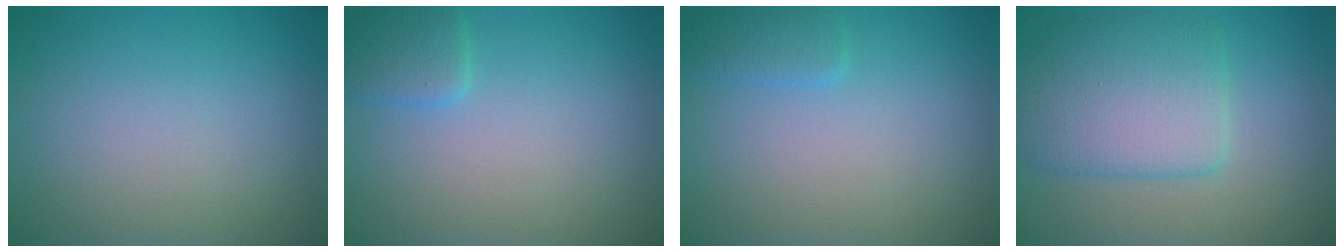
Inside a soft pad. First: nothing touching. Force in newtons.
{"total": 2.1, "press": 2.1, "slide": 0.1}
{"total": 1.5, "press": 1.5, "slide": 0.1}
{"total": 5.7, "press": 5.7, "slide": 0.2}